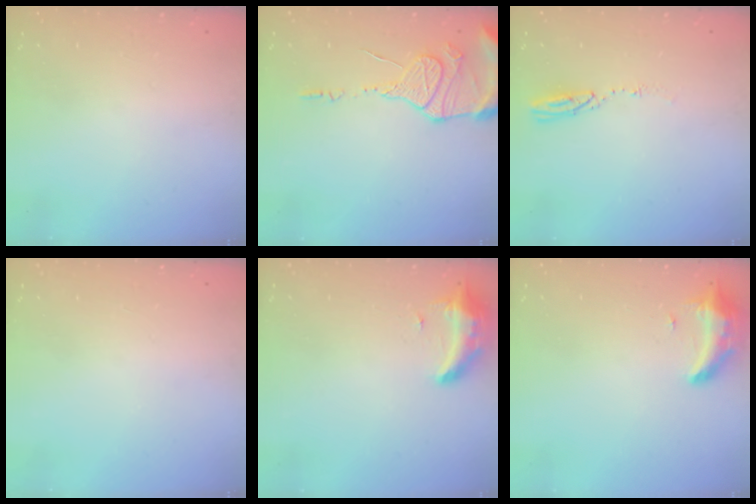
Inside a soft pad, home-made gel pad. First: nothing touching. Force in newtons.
{"total": 13.5, "press": 13.4, "slide": 1.7}
{"total": 3.5, "press": 3.5, "slide": 0.3}
{"total": 0.0}
{"total": 12.2, "press": 9.7, "slide": 7.4}
{"total": 8.3, "press": 8.2, "slide": 1.5}